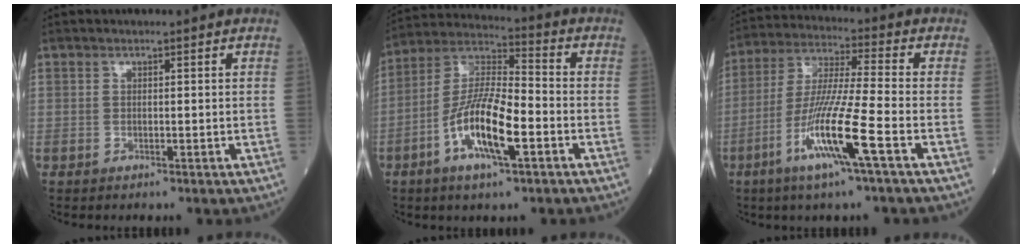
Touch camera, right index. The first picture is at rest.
{"total": 13.0, "force": [-4.5, 2.8, 11.8], "torque": [-0.235, 0.000, -0.085]}
{"total": 12.6, "force": [-5.2, -0.6, 11.5], "torque": [-0.230, -0.014, -0.103]}